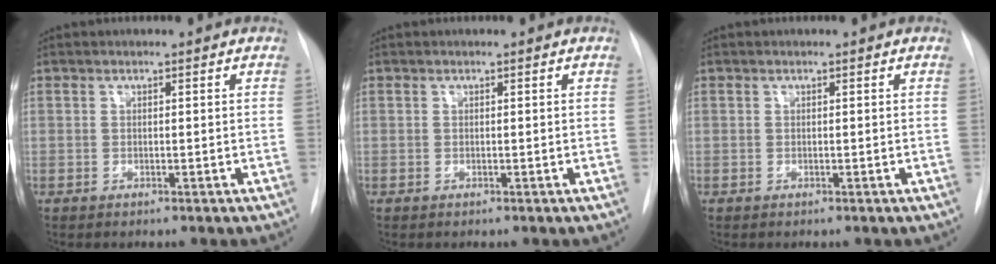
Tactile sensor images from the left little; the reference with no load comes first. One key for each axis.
{"total": 0.0}
{"total": 0.0}